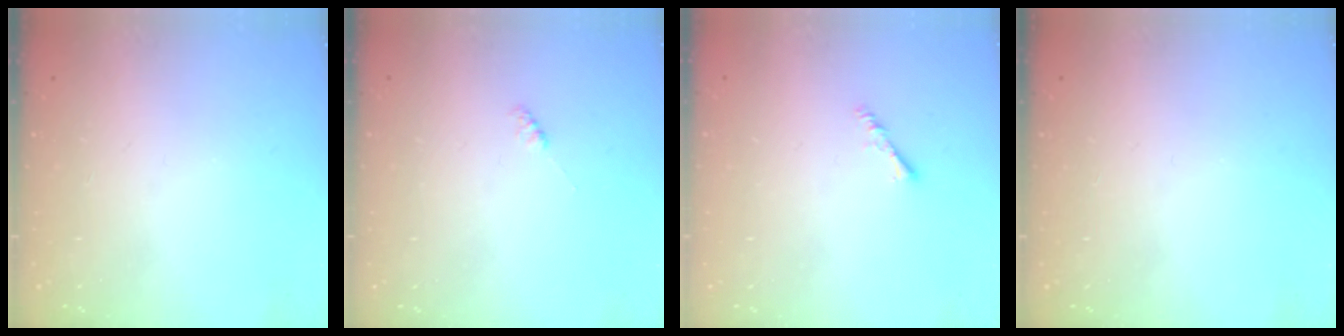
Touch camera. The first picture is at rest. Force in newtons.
{"total": 1.9, "press": 1.9, "slide": 0.3}
{"total": 1.9, "press": 1.9, "slide": 0.4}
{"total": 0.0}